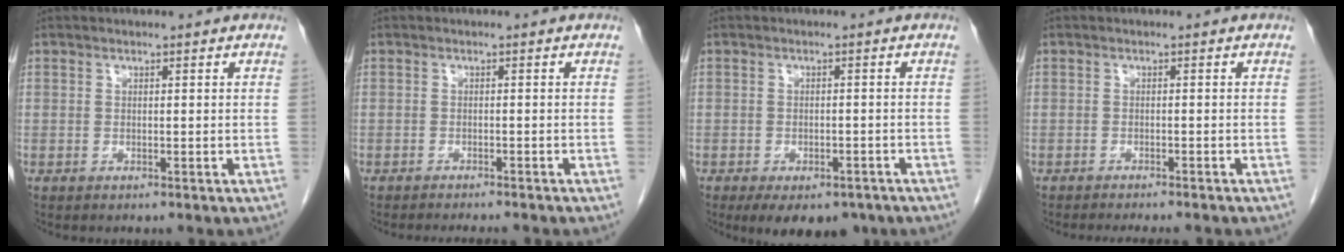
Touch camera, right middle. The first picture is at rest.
{"total": 5.6, "force": [-5.1, 0.7, 2.1], "torque": [-0.021, -0.007, -0.065]}
{"total": 9.0, "force": [-6.4, 4.6, 4.4], "torque": [-0.053, -0.001, -0.087]}
{"total": 6.8, "force": [-6.1, 1.0, 2.8], "torque": [-0.029, -0.008, -0.077]}